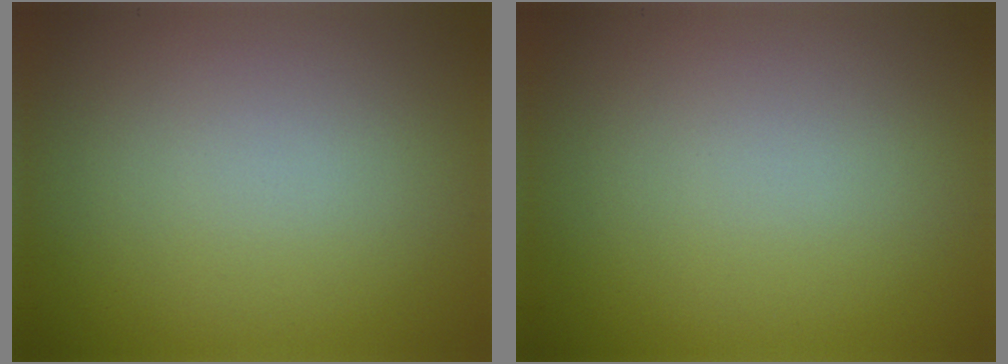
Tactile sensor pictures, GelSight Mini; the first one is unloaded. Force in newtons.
{"total": 0.0}